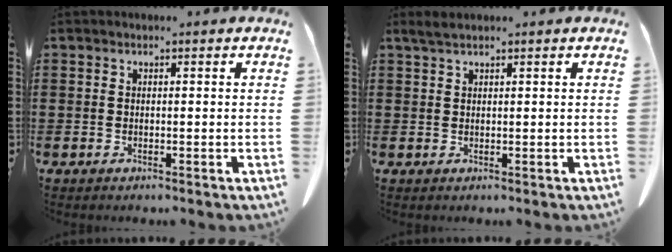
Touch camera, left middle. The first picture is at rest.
{"total": 1.5, "force": [1.1, 0.2, 1.0], "torque": [-0.022, 0.002, 0.021]}